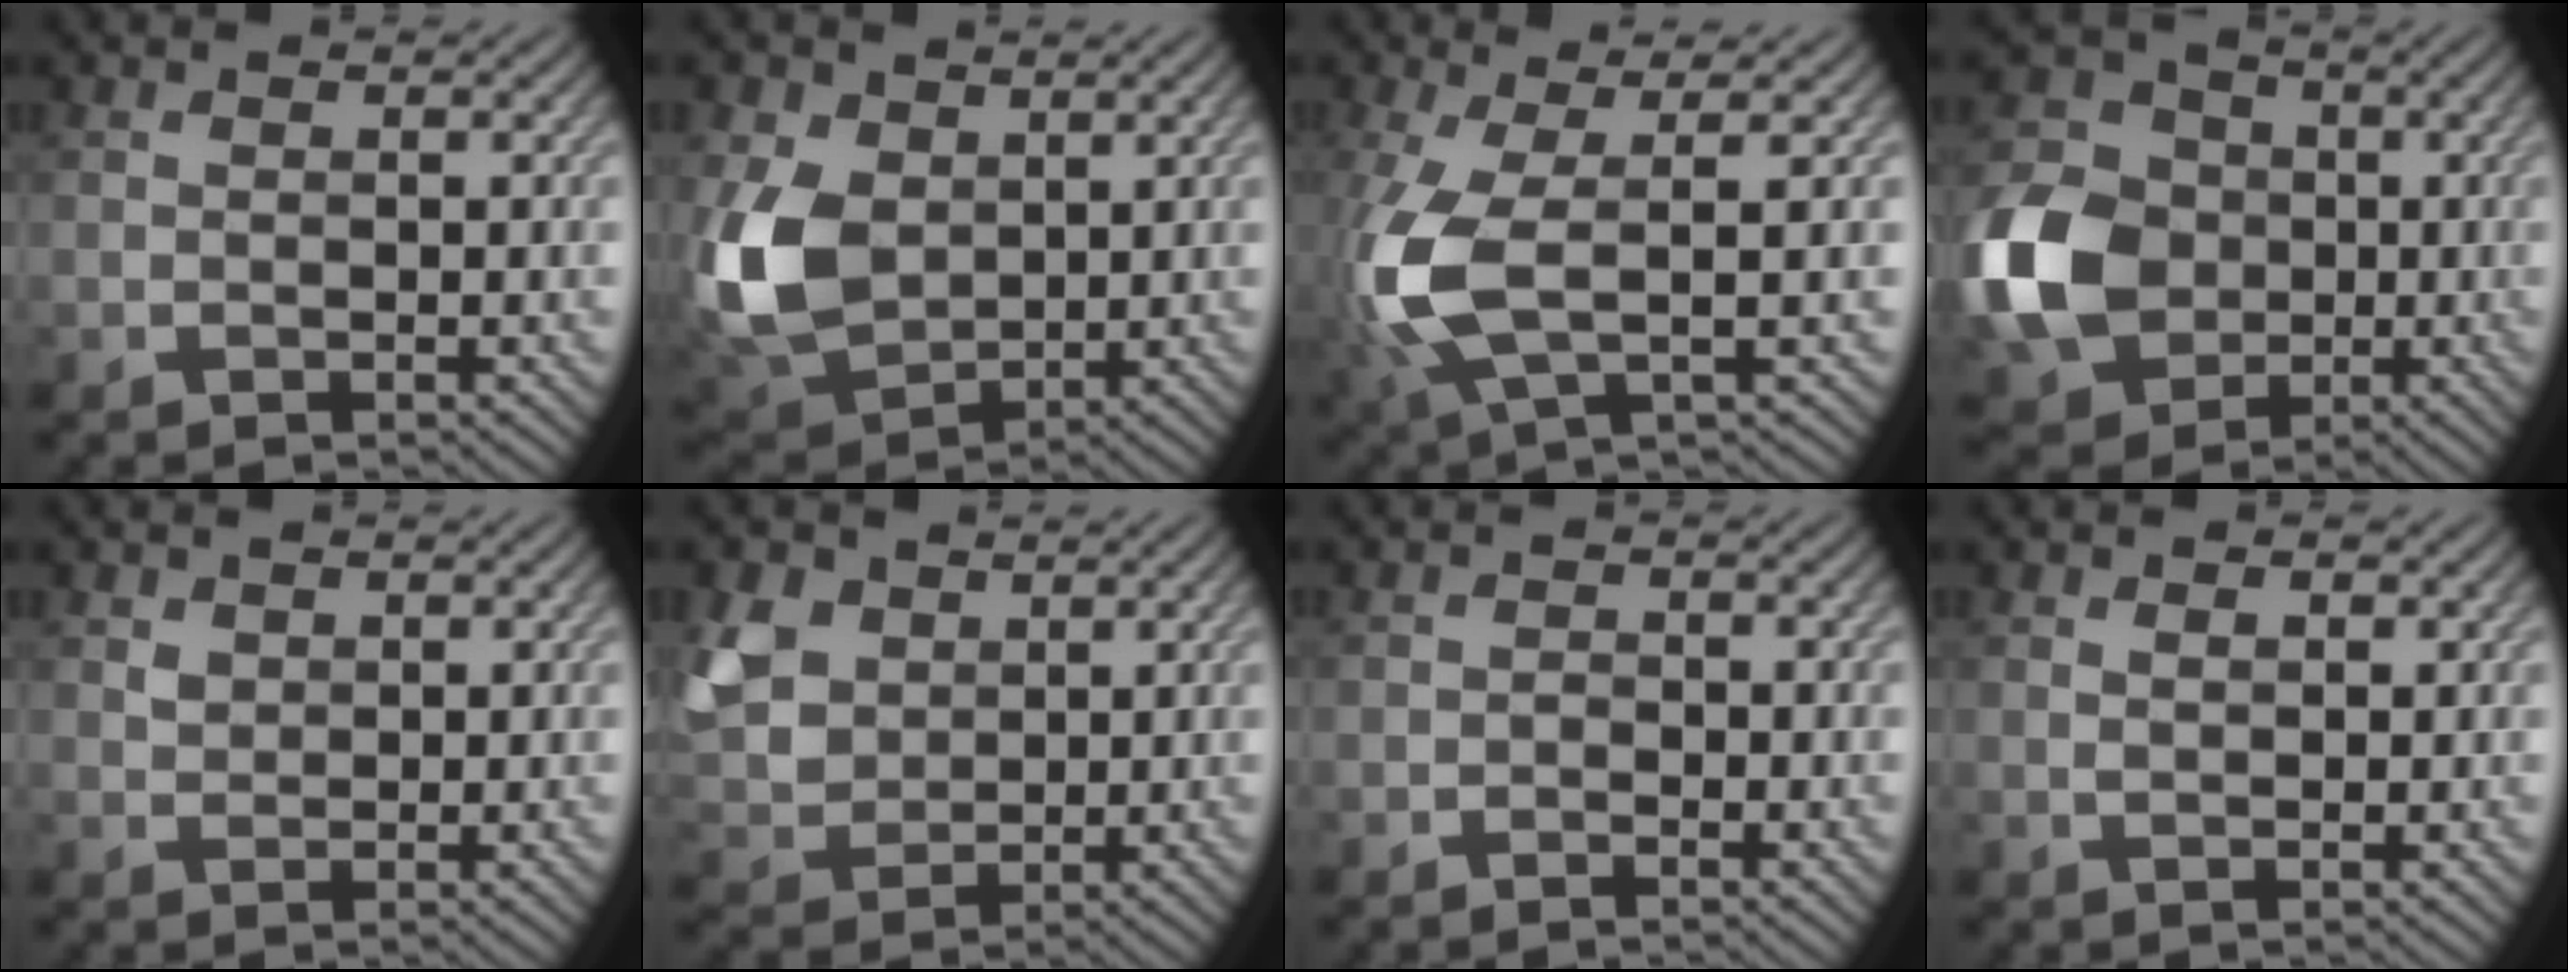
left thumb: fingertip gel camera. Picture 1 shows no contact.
{"total": 10.7, "force": [2.0, 7.7, 7.1], "torque": [-0.200, -0.003, 0.039]}
{"total": 8.6, "force": [0.0, 2.7, 8.2], "torque": [-0.199, 0.003, -0.004]}
{"total": 12.6, "force": [-2.2, 10.4, 6.8], "torque": [-0.181, 0.002, -0.057]}
{"total": 1.5, "force": [0.9, 1.1, 0.4], "torque": [-0.011, -0.001, 0.017]}
{"total": 7.3, "force": [3.3, 5.3, 3.8], "torque": [-0.127, 0.011, 0.067]}
{"total": 0.8, "force": [-0.6, 0.5, 0.3], "torque": [-0.004, 0.001, -0.012]}
{"total": 1.2, "force": [0.5, 0.6, 0.9], "torque": [-0.016, -0.003, 0.012]}